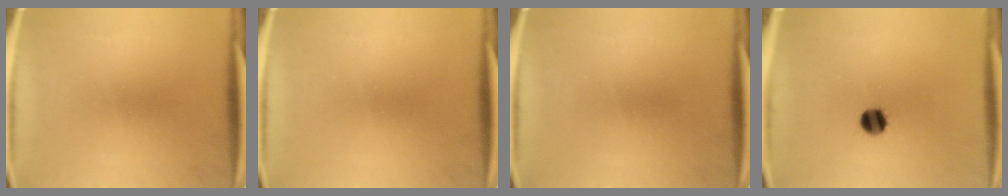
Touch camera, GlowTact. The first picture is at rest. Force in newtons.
{"total": 0.0}
{"total": 0.0}
{"total": 5.0}